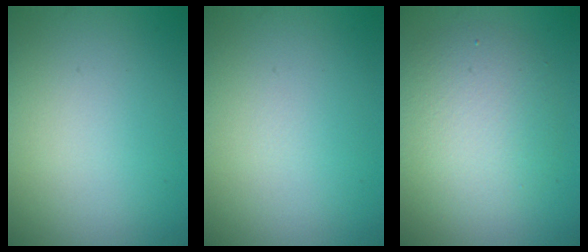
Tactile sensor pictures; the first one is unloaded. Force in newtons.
{"total": 0.0}
{"total": 5.2, "press": 5.2, "slide": 0.4}